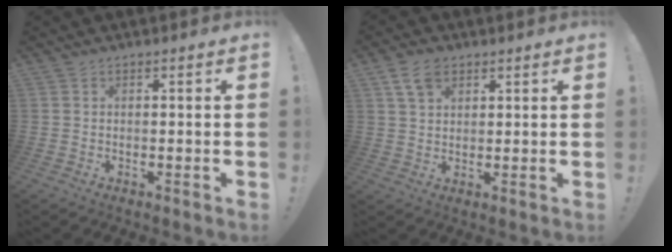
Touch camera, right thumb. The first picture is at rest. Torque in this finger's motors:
{"motor_torque": [0.08, 0.09, 0.11, -0.11, 0.00]}